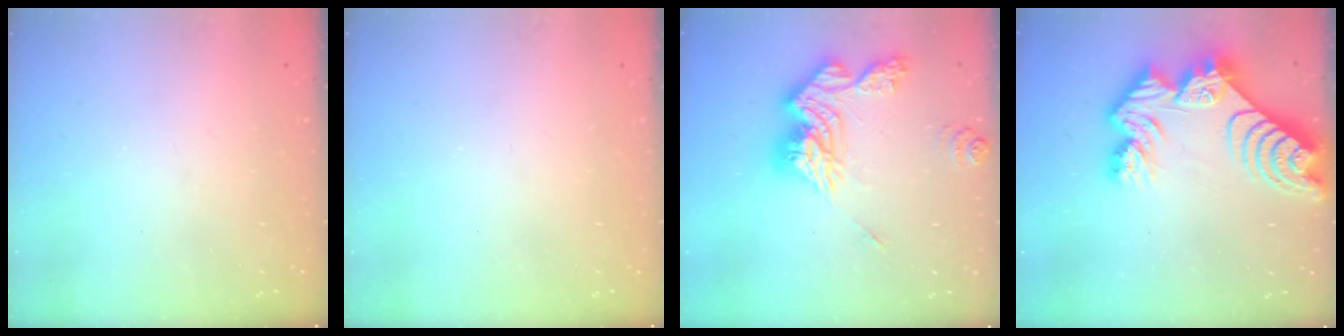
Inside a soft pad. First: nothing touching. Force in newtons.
{"total": 0.0}
{"total": 17.2, "press": 17.1, "slide": 1.5}
{"total": 17.3, "press": 17.3, "slide": 1.3}